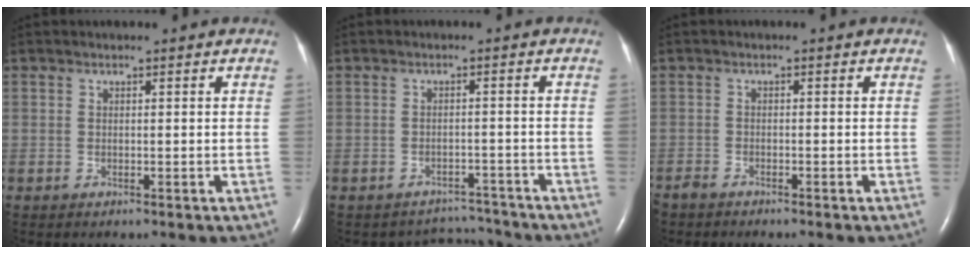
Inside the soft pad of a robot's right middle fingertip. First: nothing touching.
{"total": 4.5, "force": [-4.1, 0.5, -1.7], "torque": [0.019, 0.019, -0.053]}
{"total": 2.1, "force": [-1.9, 0.3, 0.6], "torque": [-0.012, -0.005, -0.031]}